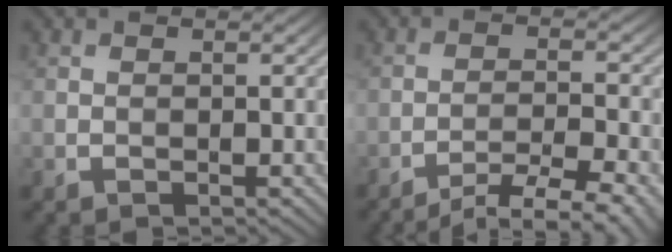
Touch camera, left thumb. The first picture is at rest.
{"total": 4.7, "force": [-3.8, 0.2, 2.9], "torque": [-0.054, 0.004, -0.058]}